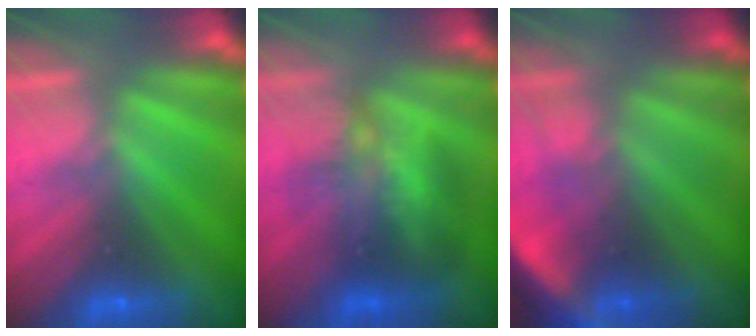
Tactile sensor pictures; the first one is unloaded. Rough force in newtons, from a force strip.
{"total": 3.6}
{"total": 4.0}